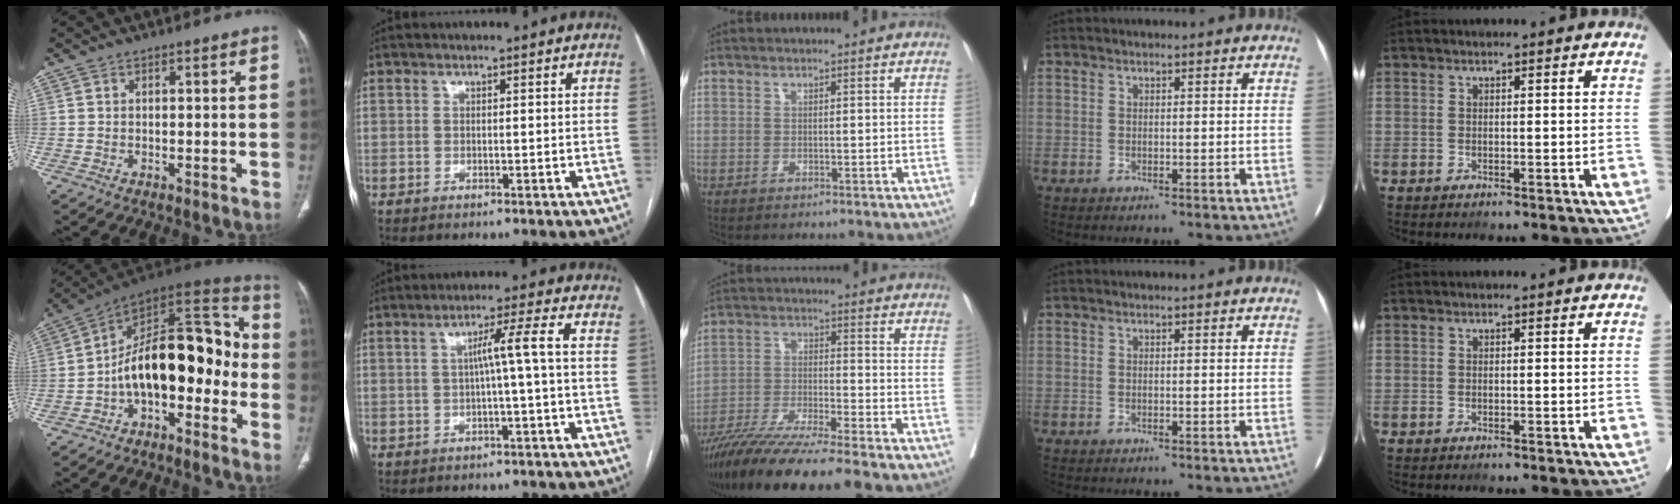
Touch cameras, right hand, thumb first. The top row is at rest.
{"thumb": {"total": 19.3, "force": [-4.4, 10.4, 15.6], "torque": [-0.200, 0.091, -0.075]}, "index": {"total": 5.0, "force": [-0.2, -1.1, 4.8], "torque": [-0.079, 0.015, 0.001]}, "middle": {"total": 13.3, "force": [-11.1, -0.8, 7.2], "torque": [-0.120, -0.030, -0.192]}}